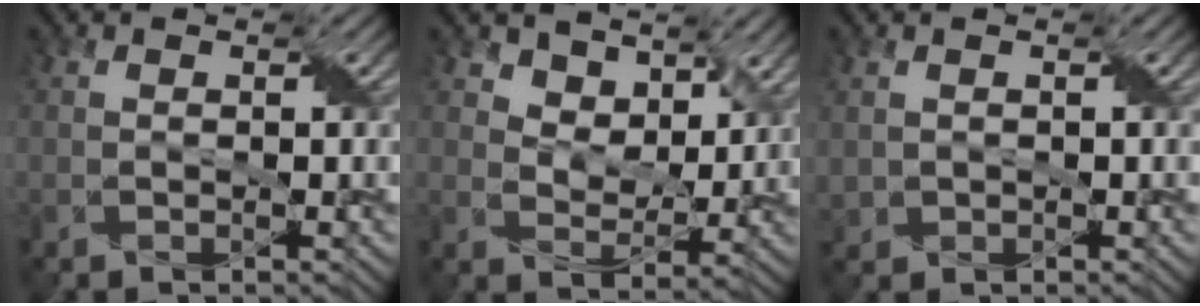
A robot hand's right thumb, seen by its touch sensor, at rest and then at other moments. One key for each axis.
{"total": 5.5, "fx": 3.8, "fy": 3.4, "fz": 2.1, "tx": -0.055, "ty": -0.017, "tz": 0.066}
{"total": 1.3, "fx": 0.4, "fy": 1.2, "fz": 0.3, "tx": -0.016, "ty": -0.002, "tz": 0.011}